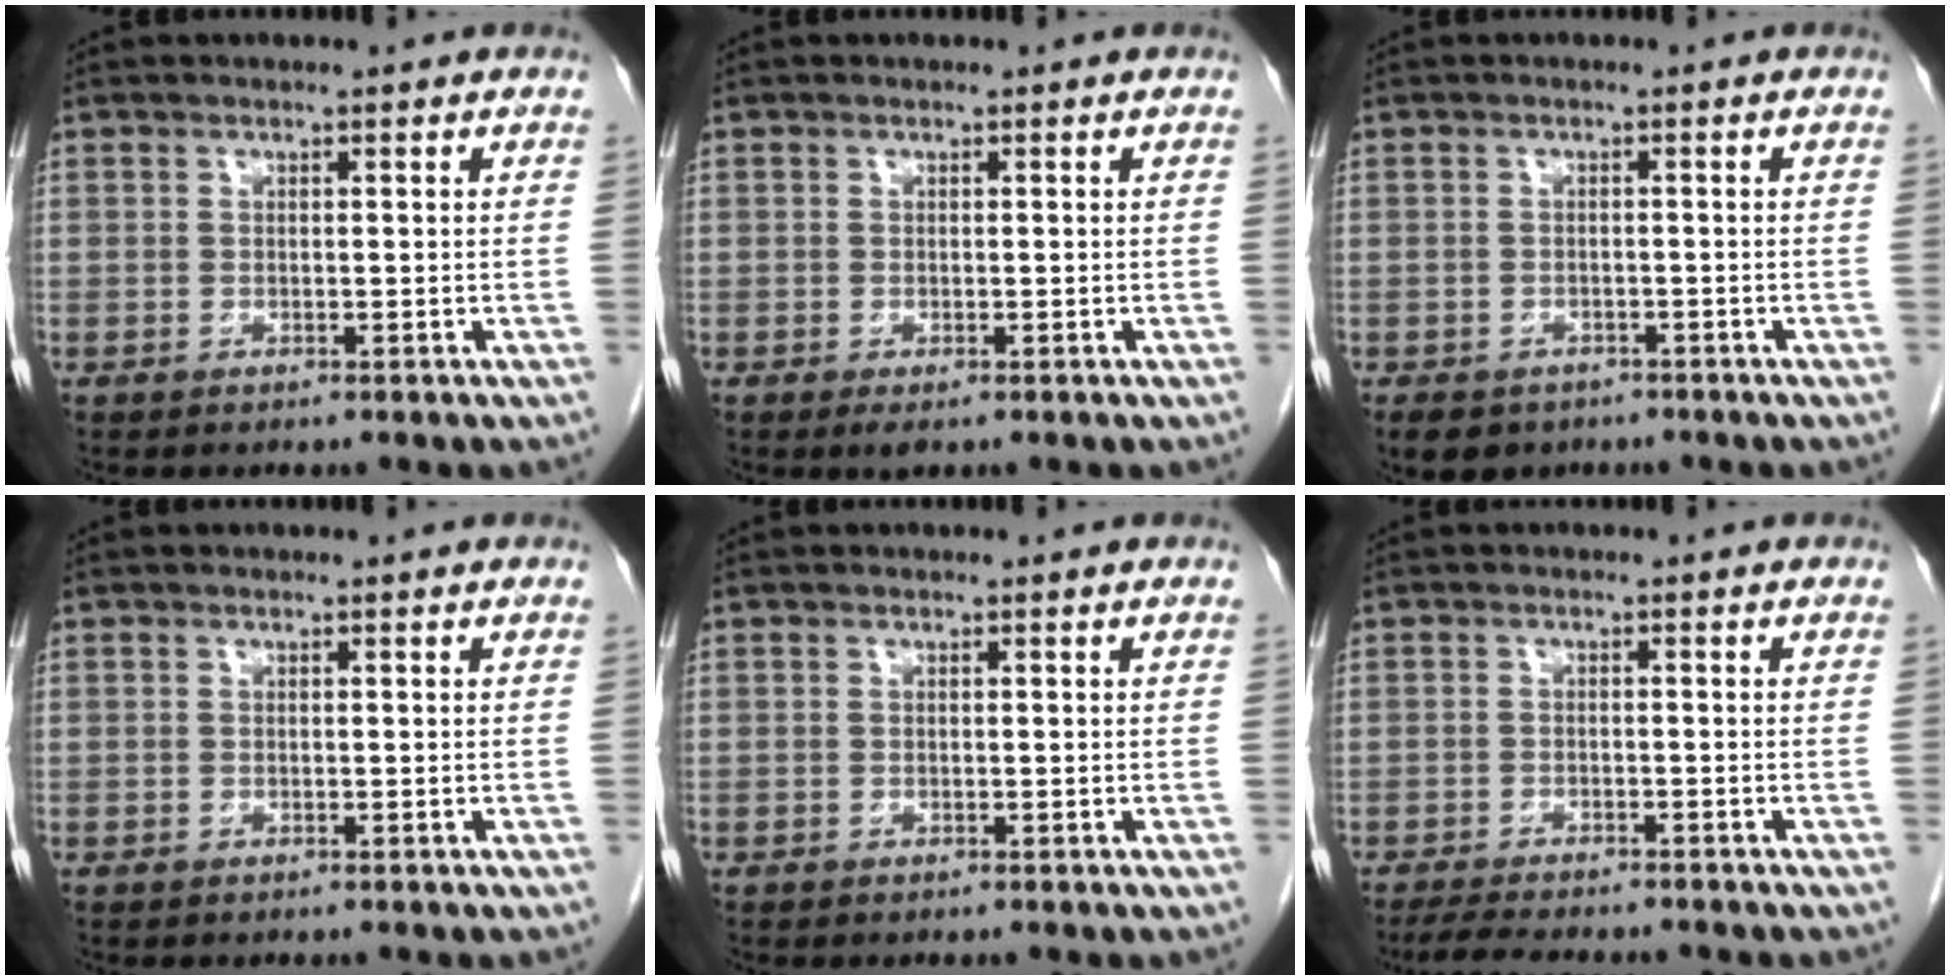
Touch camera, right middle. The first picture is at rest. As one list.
[{"total": 1.3, "force": [-0.7, 0.6, 1.0], "torque": [-0.011, -0.002, -0.006]}, {"total": 6.8, "force": [-4.7, 4.4, 2.0], "torque": [-0.039, -0.001, -0.064]}, {"total": 0.0}, {"total": 0.0}, {"total": 7.8, "force": [-7.0, 1.2, 3.3], "torque": [-0.054, -0.016, -0.106]}]